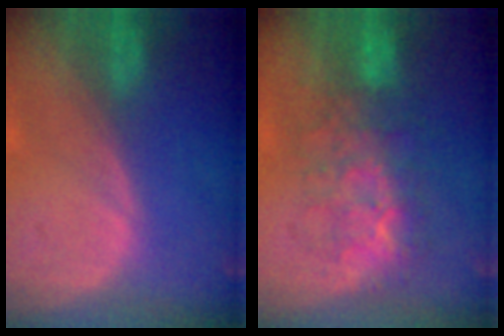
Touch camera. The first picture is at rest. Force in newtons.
{"total": 7.8, "press": 7.7, "slide": 1.5}